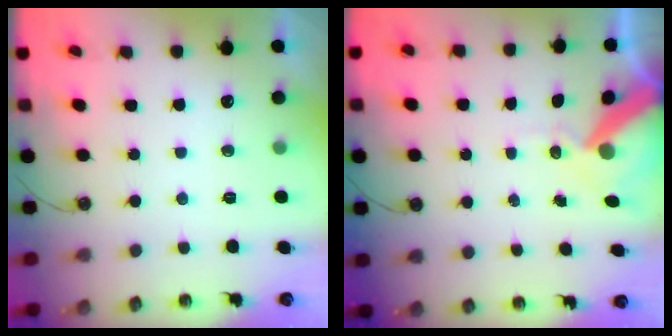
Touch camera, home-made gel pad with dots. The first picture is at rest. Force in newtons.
{"total": 10.9, "press": 10.8, "slide": 1.5}